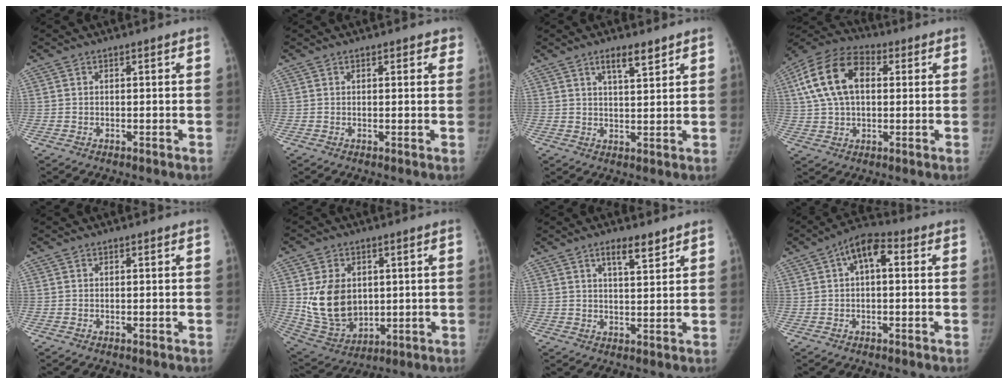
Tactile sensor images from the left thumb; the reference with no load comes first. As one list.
[{"total": 2.0, "force": [1.3, 1.0, 1.2], "torque": [0.004, -0.003, 0.009]}, {"total": 4.8, "force": [3.3, 1.3, 3.3], "torque": [-0.044, -0.023, 0.056]}, {"total": 15.6, "force": [3.4, 9.8, 11.6], "torque": [-0.217, 0.023, 0.056]}, {"total": 0.0}, {"total": 13.6, "force": [1.9, 10.2, 8.8], "torque": [-0.122, -0.019, 0.061]}, {"total": 4.9, "force": [3.4, 1.5, 3.2], "torque": [-0.040, -0.024, 0.056]}, {"total": 7.3, "force": [1.7, 3.6, 6.1], "torque": [-0.092, 0.027, 0.018]}]